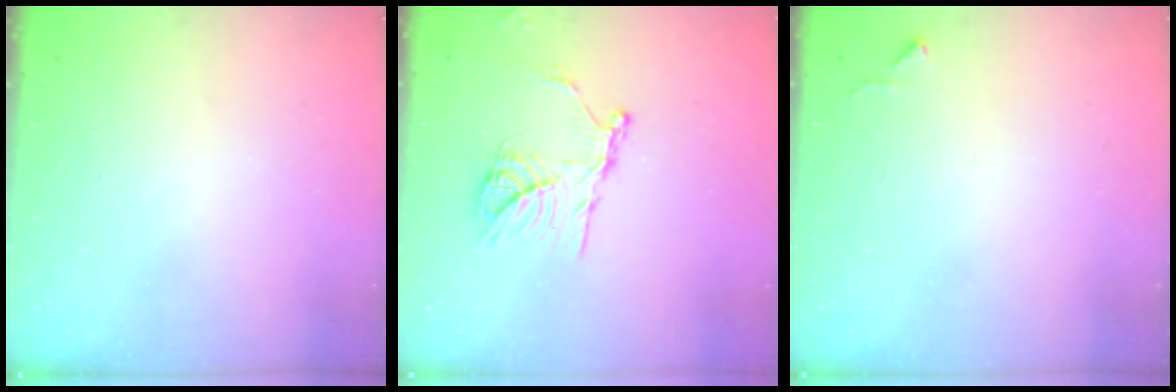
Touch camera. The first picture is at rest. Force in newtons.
{"total": 13.6, "press": 13.5, "slide": 1.3}
{"total": 4.2, "press": 4.1, "slide": 0.7}